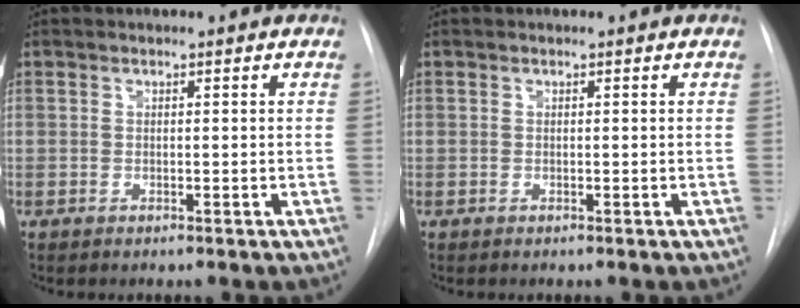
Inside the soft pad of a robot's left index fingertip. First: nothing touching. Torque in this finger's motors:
{"motor_torque": [0.00, 0.00, 0.00, 0.00]}